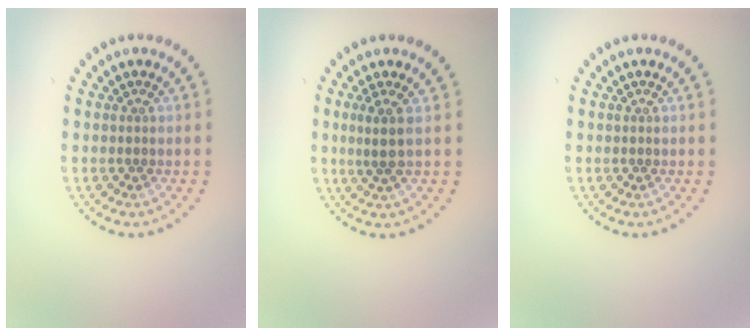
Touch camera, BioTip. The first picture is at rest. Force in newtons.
{"total": 2.0, "press": 1.3, "slide": 1.6}
{"total": 0.0}